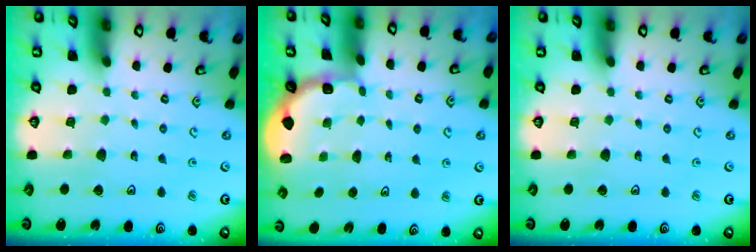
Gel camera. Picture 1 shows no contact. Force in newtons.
{"total": 1.8, "press": 1.7, "slide": 0.7}
{"total": 0.0}